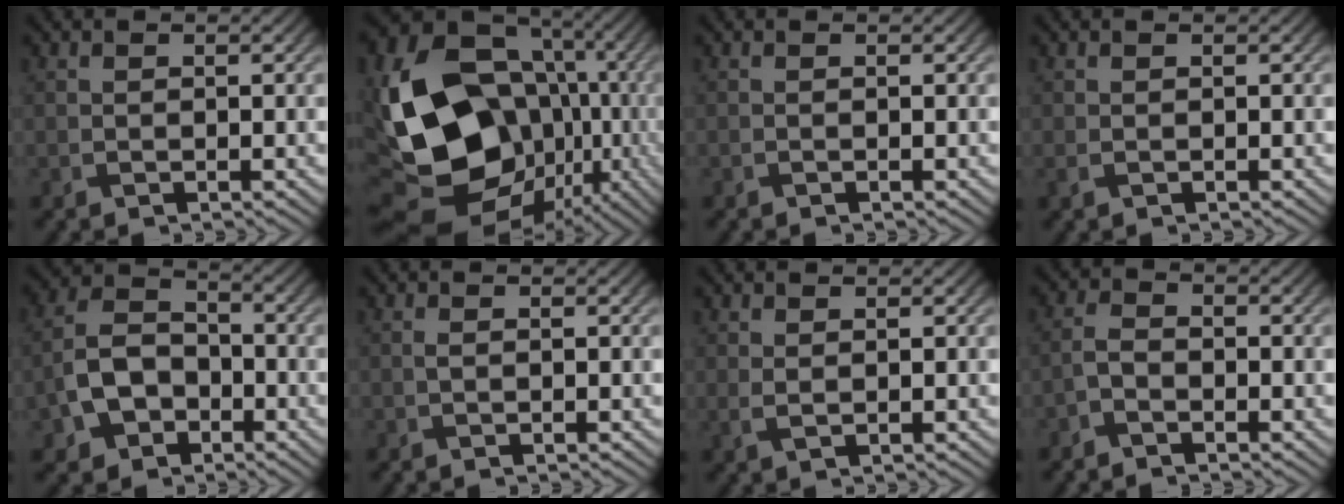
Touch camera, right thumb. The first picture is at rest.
{"total": 22.9, "force": [-1.7, 17.8, 14.4], "torque": [-0.326, -0.049, 0.001]}
{"total": 0.0}
{"total": 0.7, "force": [-0.1, 0.4, 0.5], "torque": [-0.017, -0.003, -0.002]}
{"total": 7.7, "force": [-3.0, 5.4, 4.5], "torque": [-0.100, -0.002, -0.068]}
{"total": 0.5, "force": [0.0, 0.3, 0.4], "torque": [-0.012, 0.001, 0.000]}
{"total": 1.1, "force": [0.5, 0.3, 0.9], "torque": [-0.024, 0.001, 0.012]}
{"total": 2.0, "force": [-1.4, 0.9, 1.1], "torque": [-0.025, 0.003, -0.037]}